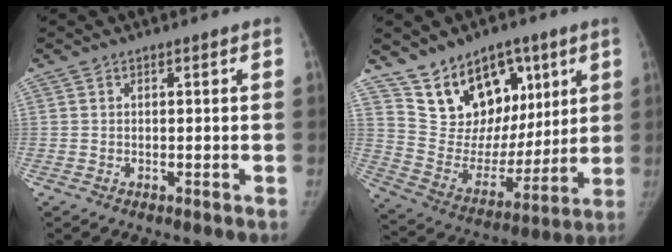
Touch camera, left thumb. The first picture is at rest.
{"total": 18.6, "force": [10.8, 12.7, 8.4], "torque": [-0.083, -0.044, 0.203]}